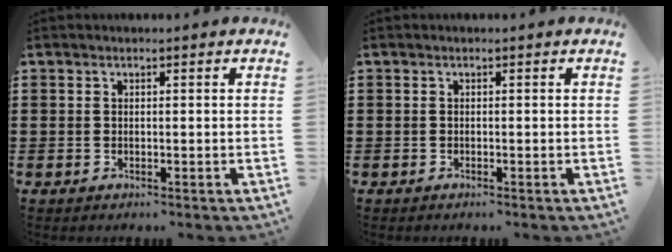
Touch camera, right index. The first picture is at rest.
{"total": 0.0}